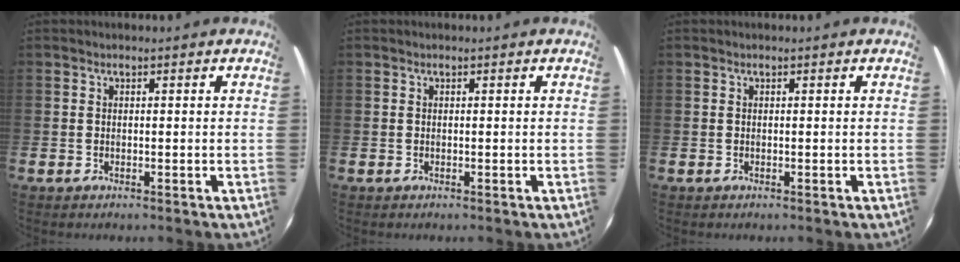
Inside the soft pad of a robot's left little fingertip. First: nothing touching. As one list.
[{"total": 0.0}, {"total": 0.0}]